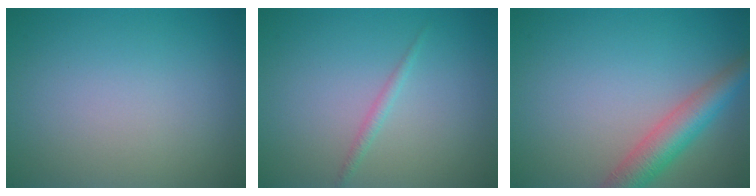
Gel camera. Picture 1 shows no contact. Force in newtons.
{"total": 0.9, "press": 0.9, "slide": 0.0}
{"total": 4.7, "press": 4.6, "slide": 0.4}